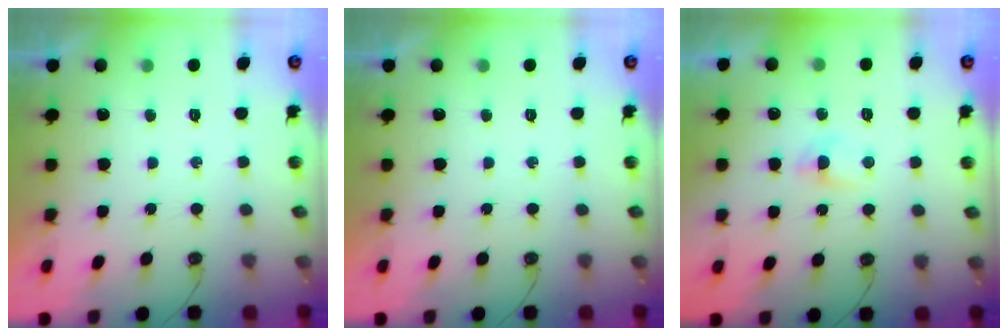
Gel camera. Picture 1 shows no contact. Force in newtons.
{"total": 0.0}
{"total": 2.5, "press": 2.5, "slide": 0.4}